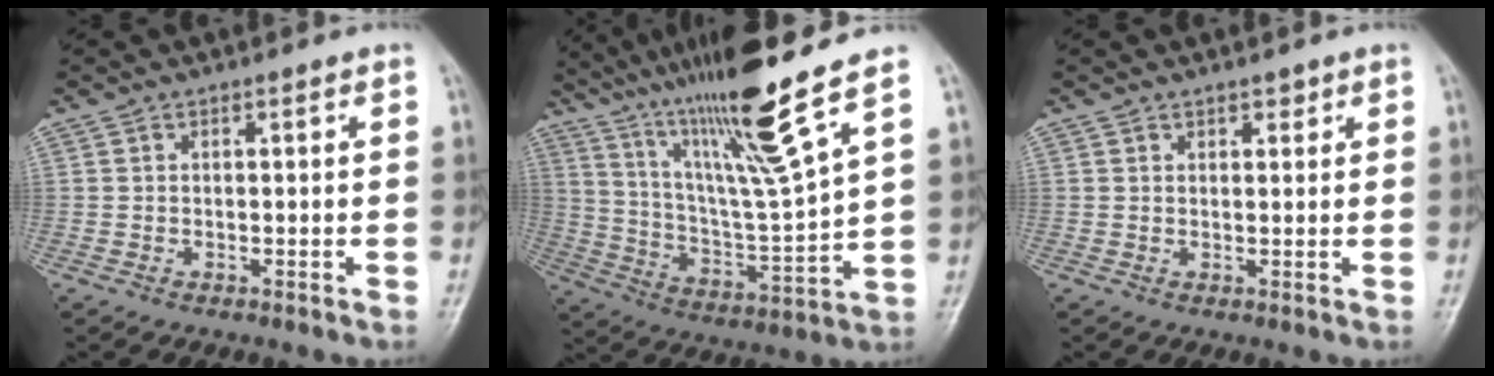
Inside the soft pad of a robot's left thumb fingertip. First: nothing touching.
{"total": 19.1, "force": [13.1, -0.1, 13.9], "torque": [-0.227, -0.068, 0.236]}
{"total": 1.5, "force": [1.0, 0.9, 0.6], "torque": [0.005, -0.005, 0.012]}